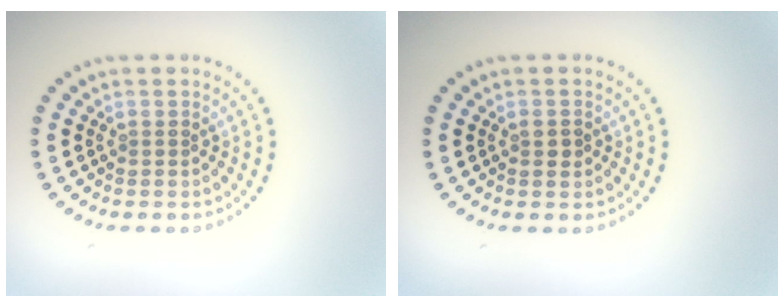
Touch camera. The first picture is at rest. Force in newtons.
{"total": 1.1, "press": 1.1, "slide": 0.1}